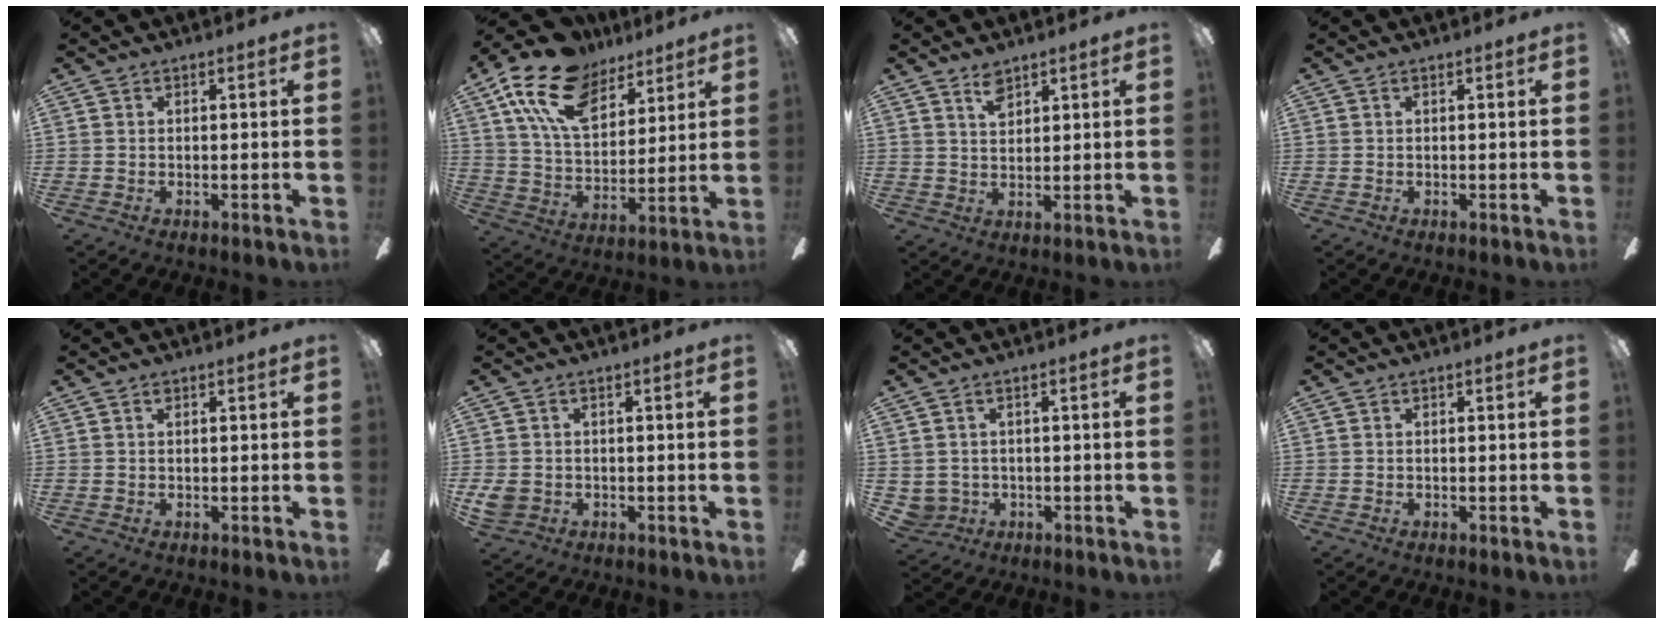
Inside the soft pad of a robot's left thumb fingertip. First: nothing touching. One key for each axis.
{"total": 18.8, "fx": 11.6, "fy": 10.5, "fz": 10.4, "tx": -0.201, "ty": -0.041, "tz": 0.214}
{"total": 4.2, "fx": 3.0, "fy": 1.9, "fz": 2.2, "tx": -0.032, "ty": -0.006, "tz": 0.053}
{"total": 0.0}
{"total": 0.6, "fx": 0.4, "fy": 0.3, "fz": 0.4, "tx": -0.008, "ty": 0.003, "tz": 0.006}
{"total": 3.2, "fx": -0.5, "fy": 2.7, "fz": 1.6, "tx": -0.040, "ty": 0.002, "tz": -0.011}
{"total": 3.0, "fx": 0.3, "fy": 2.9, "fz": 0.7, "tx": -0.026, "ty": 0.001, "tz": 0.006}
{"total": 0.0}